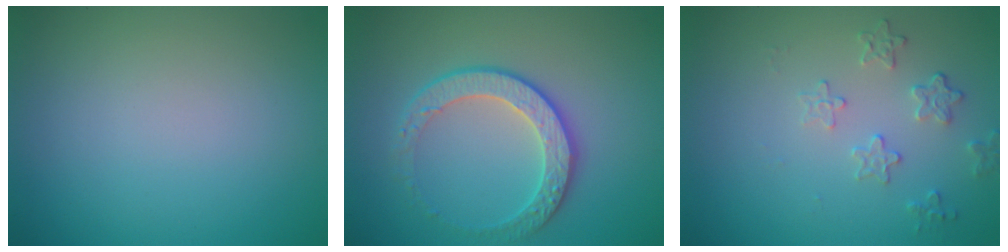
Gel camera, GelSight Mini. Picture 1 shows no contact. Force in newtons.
{"total": 3.7, "press": 3.4, "slide": 1.5}
{"total": 1.9, "press": 1.3, "slide": 1.4}